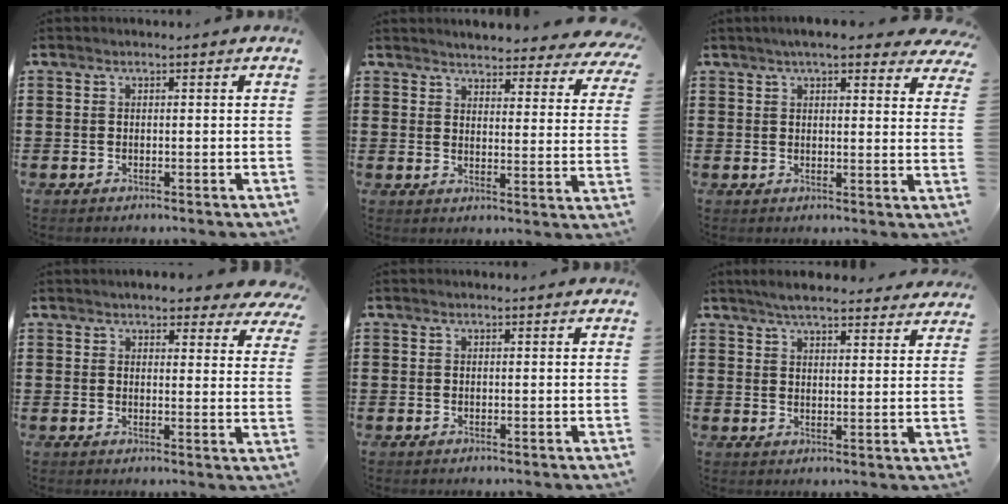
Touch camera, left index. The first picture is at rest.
{"total": 4.0, "force": [4.0, -0.1, 0.9], "torque": [-0.027, -0.027, 0.067]}
{"total": 5.3, "force": [4.4, 0.9, 2.7], "torque": [-0.059, -0.005, 0.078]}
{"total": 4.7, "force": [4.4, 0.6, 1.7], "torque": [-0.041, -0.013, 0.078]}
{"total": 0.0}
{"total": 5.1, "force": [4.7, 0.7, 1.7], "torque": [-0.047, -0.011, 0.087]}